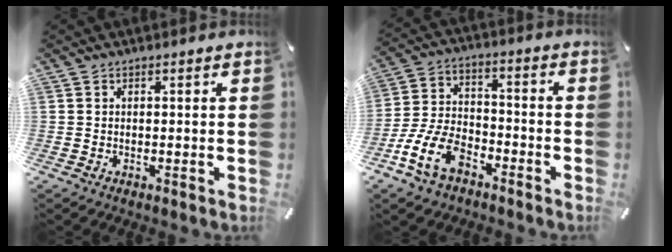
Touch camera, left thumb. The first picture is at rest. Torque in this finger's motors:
{"motor_torque": [-0.76, 1.49, 0.25, 0.23, 0.10]}